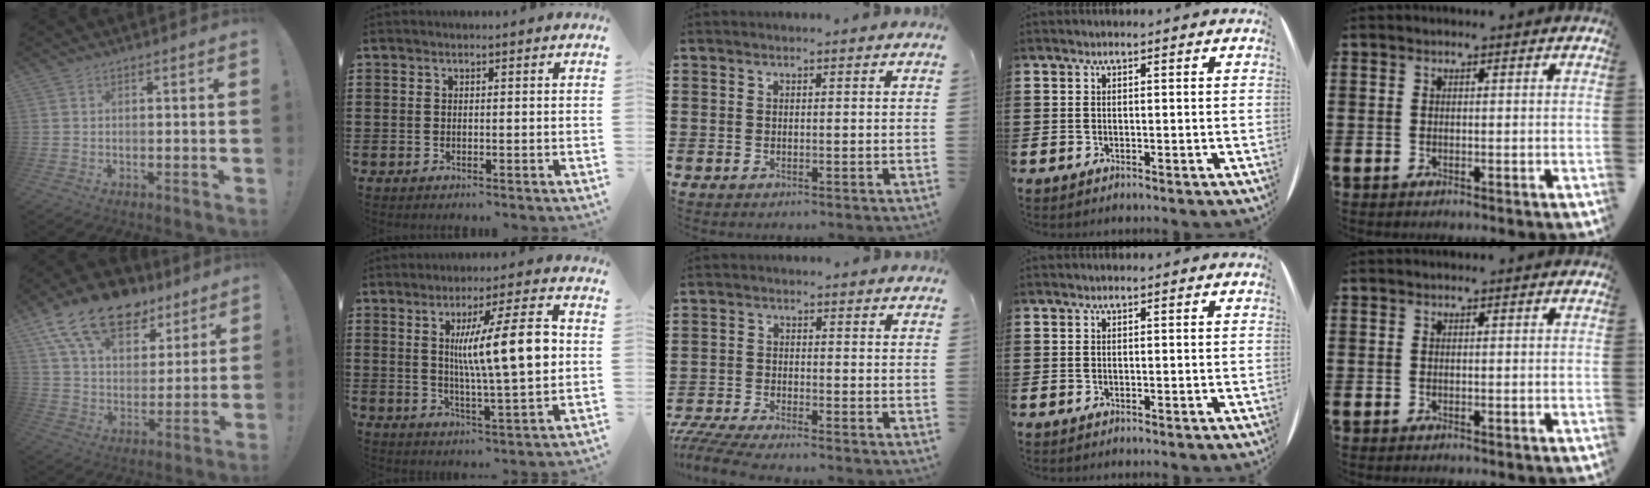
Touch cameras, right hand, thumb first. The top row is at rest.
{"thumb": {"total": 18.8, "force": [12.2, 10.4, 9.9], "torque": [-0.166, -0.076, 0.222]}, "index": {"total": 12.7, "force": [1.9, 2.1, 12.4], "torque": [-0.202, 0.000, 0.024]}, "middle": {"total": 4.2, "force": [-4.0, 0.1, 1.3], "torque": [-0.043, -0.015, -0.085]}}